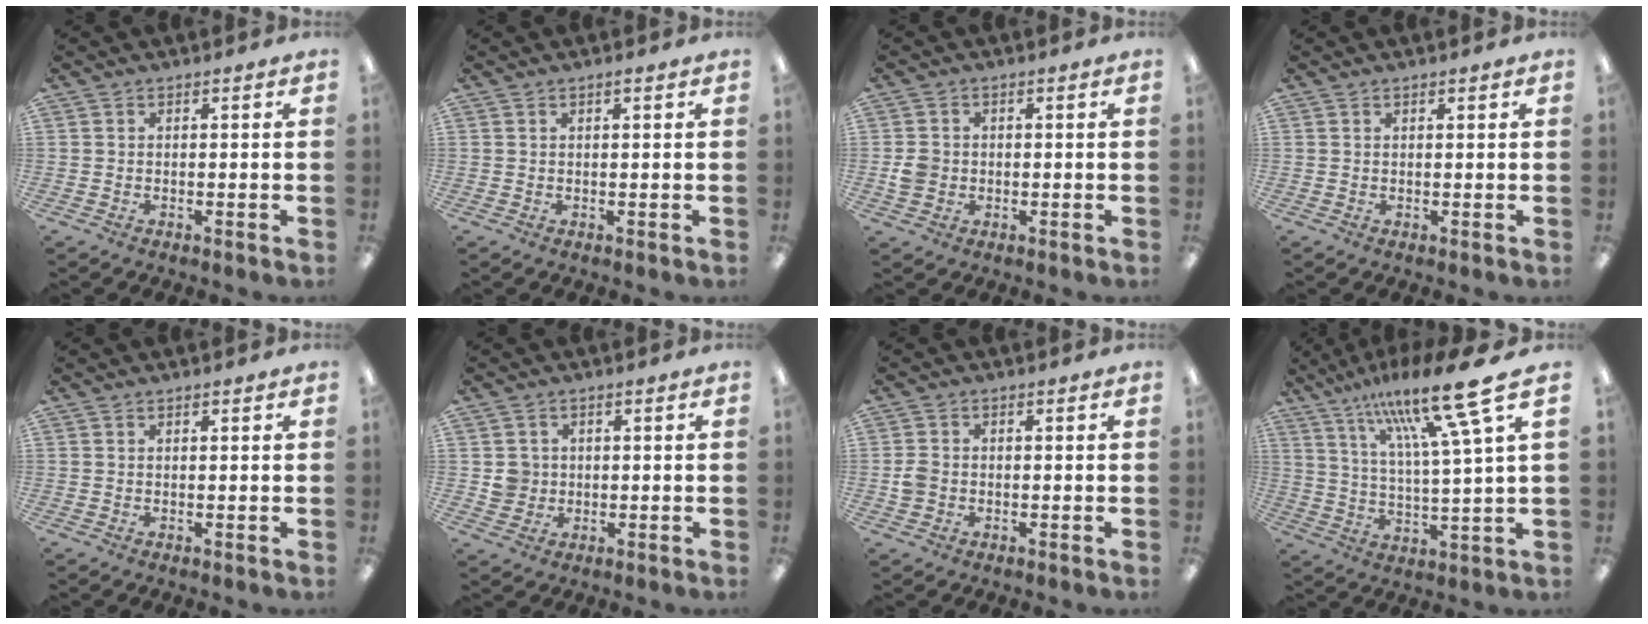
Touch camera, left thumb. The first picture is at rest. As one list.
[{"total": 1.1, "force": [0.6, 0.2, 0.9], "torque": [-0.019, 0.001, 0.010]}, {"total": 3.3, "force": [-0.4, 3.1, 1.2], "torque": [-0.013, 0.001, -0.009]}, {"total": 0.8, "force": [0.6, 0.2, 0.6], "torque": [-0.012, -0.001, 0.010]}, {"total": 0.7, "force": [0.5, 0.1, 0.5], "torque": [-0.010, 0.000, 0.008]}, {"total": 3.9, "force": [0.3, 3.9, 0.5], "torque": [-0.002, 0.002, 0.003]}, {"total": 3.0, "force": [-0.6, 2.6, 1.4], "torque": [-0.024, 0.005, -0.010]}, {"total": 19.5, "force": [12.6, 2.2, 14.7], "torque": [-0.251, -0.069, 0.191]}]